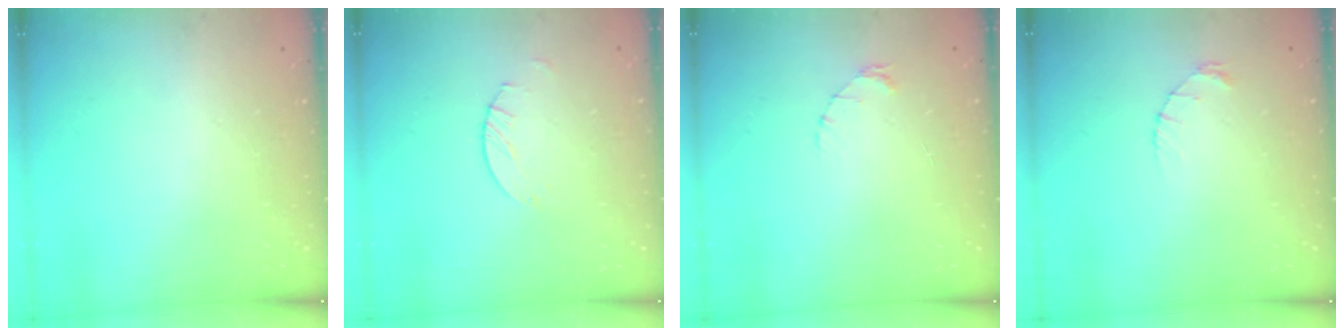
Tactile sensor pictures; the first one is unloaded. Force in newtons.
{"total": 2.0, "press": 2.0, "slide": 0.2}
{"total": 1.6, "press": 1.5, "slide": 0.3}
{"total": 1.2, "press": 1.1, "slide": 0.2}